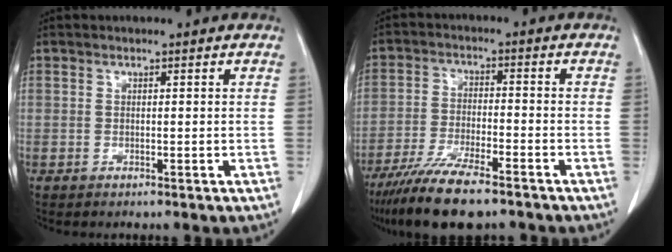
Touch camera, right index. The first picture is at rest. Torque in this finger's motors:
{"motor_torque": [0.88, -0.95, 0.47, 0.19]}